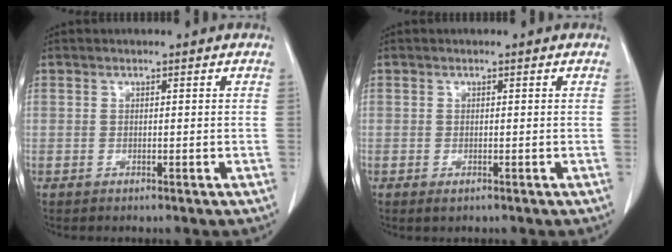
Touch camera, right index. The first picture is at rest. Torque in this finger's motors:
{"motor_torque": [0.28, -0.26, 0.03, 0.01]}